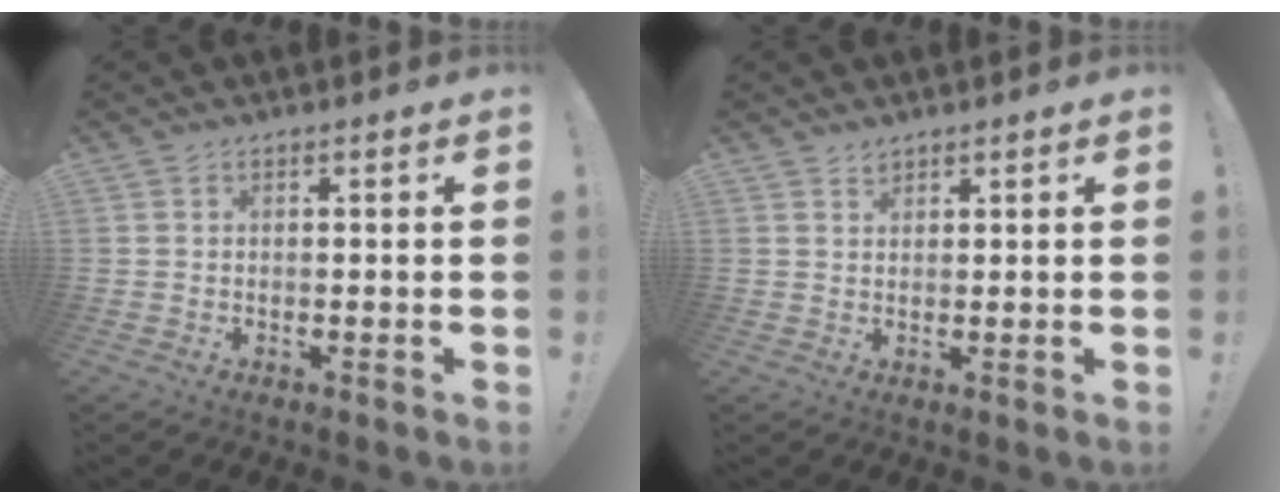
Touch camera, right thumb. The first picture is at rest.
{"total": 1.6, "force": [1.3, 0.7, 0.3], "torque": [0.004, -0.009, 0.024]}